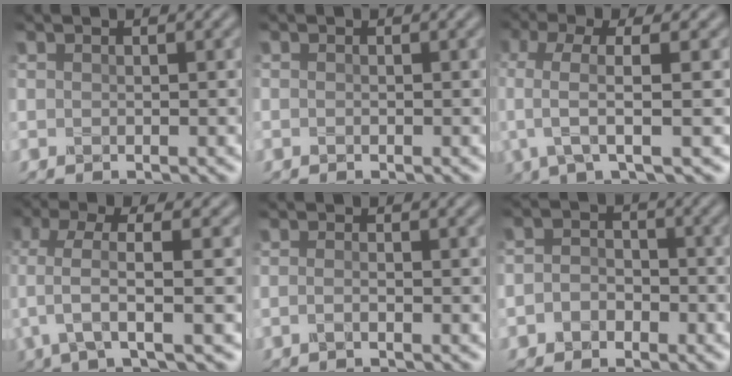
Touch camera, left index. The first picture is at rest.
{"total": 0.0}
{"total": 4.8, "force": [0.5, 1.0, 4.6], "torque": [-0.094, 0.006, 0.009]}
{"total": 4.8, "force": [0.5, 1.0, 4.7], "torque": [-0.098, 0.005, 0.007]}
{"total": 0.9, "force": [-0.4, 0.3, 0.7], "torque": [-0.009, 0.000, -0.012]}
{"total": 2.1, "force": [-1.1, 1.6, 0.7], "torque": [-0.016, 0.007, -0.026]}